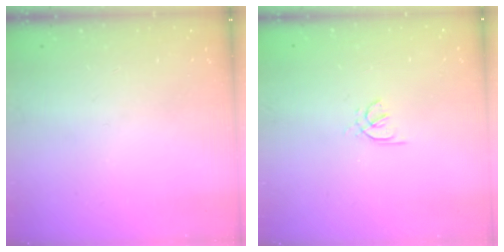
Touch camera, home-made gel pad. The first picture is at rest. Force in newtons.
{"total": 1.2, "press": 1.2, "slide": 0.4}